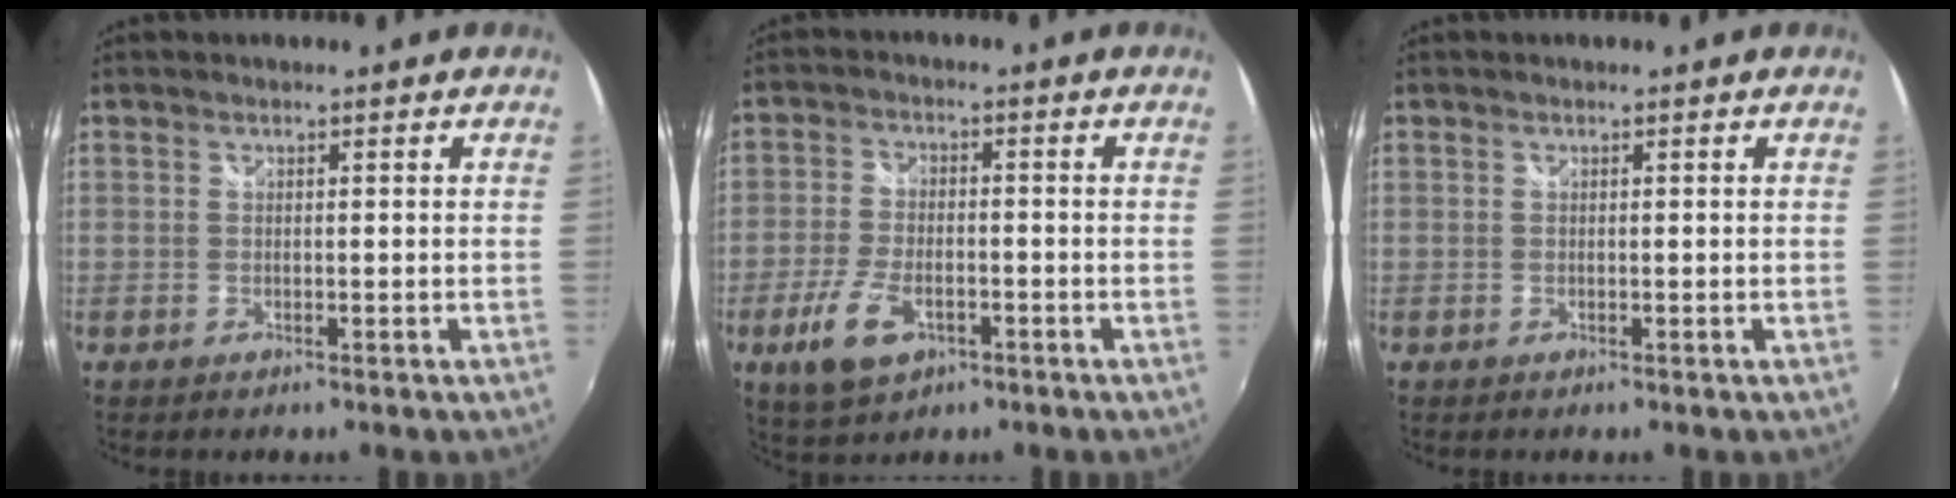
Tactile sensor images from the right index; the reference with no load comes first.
{"total": 8.8, "force": [-4.1, 4.5, 6.3], "torque": [-0.146, -0.010, -0.072]}
{"total": 0.0}